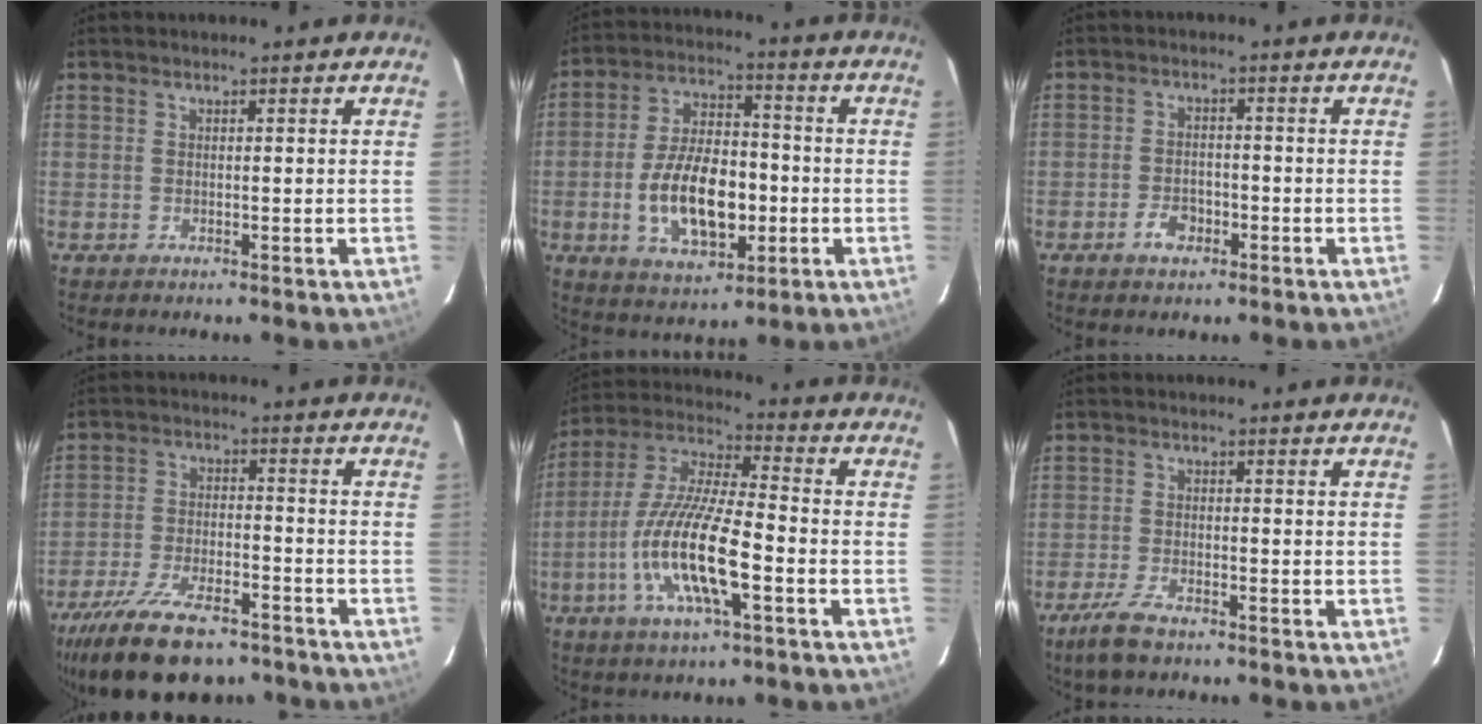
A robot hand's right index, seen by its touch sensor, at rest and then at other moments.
{"total": 15.0, "force": [-3.3, 7.8, 12.3], "torque": [-0.241, 0.006, -0.047]}
{"total": 4.0, "force": [-2.2, 2.5, 2.1], "torque": [-0.045, 0.004, -0.036]}
{"total": 18.4, "force": [-13.6, 7.3, 9.9], "torque": [-0.215, -0.029, -0.221]}
{"total": 16.2, "force": [-5.5, 3.6, 14.8], "torque": [-0.301, -0.013, -0.111]}
{"total": 5.4, "force": [-4.1, 1.6, 3.2], "torque": [-0.092, -0.009, -0.080]}